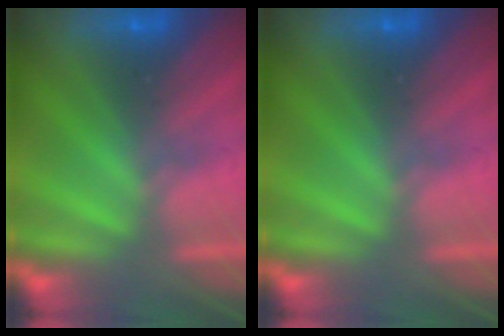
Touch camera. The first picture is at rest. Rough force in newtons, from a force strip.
{"total": 0.0}